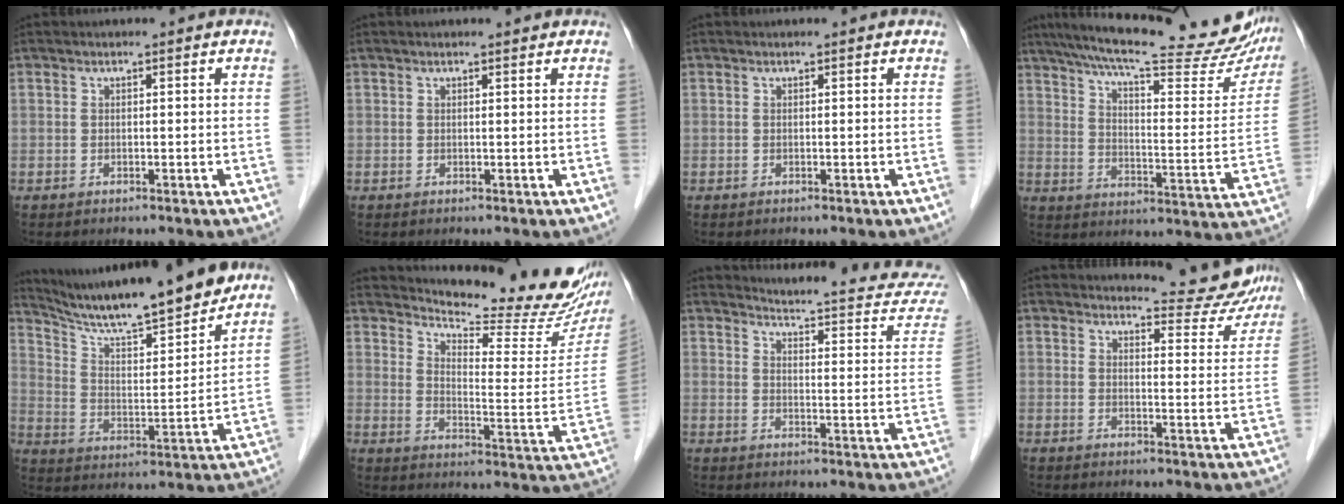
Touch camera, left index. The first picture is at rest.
{"total": 1.6, "force": [1.5, 0.3, 0.6], "torque": [-0.012, 0.008, 0.016]}
{"total": 0.0}
{"total": 28.3, "force": [24.0, 4.5, 14.2], "torque": [-0.220, -0.030, 0.308]}
{"total": 17.8, "force": [15.9, 0.8, 7.9], "torque": [-0.138, -0.009, 0.255]}
{"total": 19.2, "force": [17.8, 2.8, 6.6], "torque": [-0.101, -0.083, 0.218]}
{"total": 16.6, "force": [16.0, 2.1, 3.8], "torque": [-0.035, -0.075, 0.166]}
{"total": 8.8, "force": [8.7, 1.4, 0.6], "torque": [-0.001, -0.031, 0.095]}